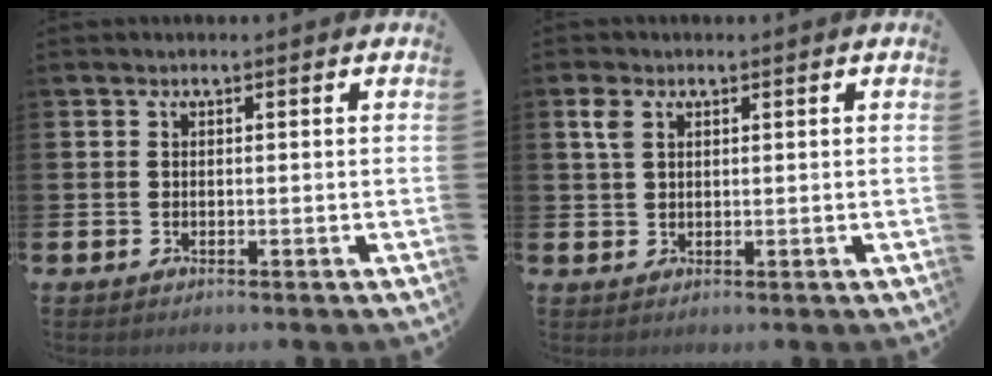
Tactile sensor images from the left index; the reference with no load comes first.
{"total": 2.5, "force": [1.6, 1.4, 1.4], "torque": [-0.012, -0.003, 0.024]}